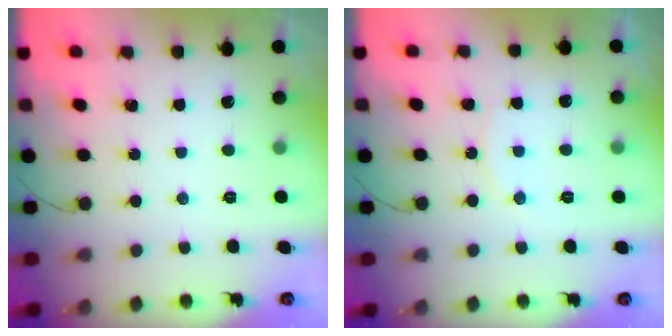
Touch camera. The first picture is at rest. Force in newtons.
{"total": 6.7, "press": 6.7, "slide": 0.4}